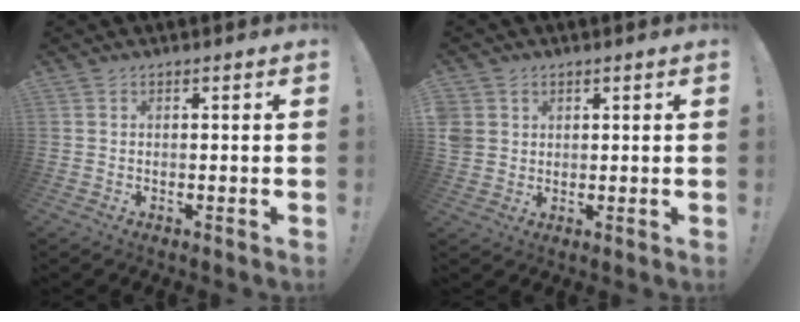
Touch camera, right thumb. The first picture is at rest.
{"total": 4.0, "force": [1.5, 3.6, 0.9], "torque": [-0.025, -0.004, 0.029]}